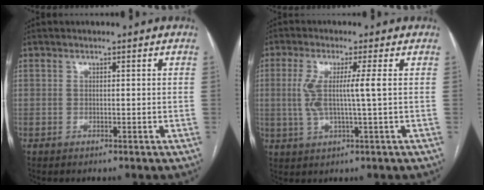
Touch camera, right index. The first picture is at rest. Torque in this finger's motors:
{"motor_torque": [0.31, 0.12, 0.21, 0.07]}